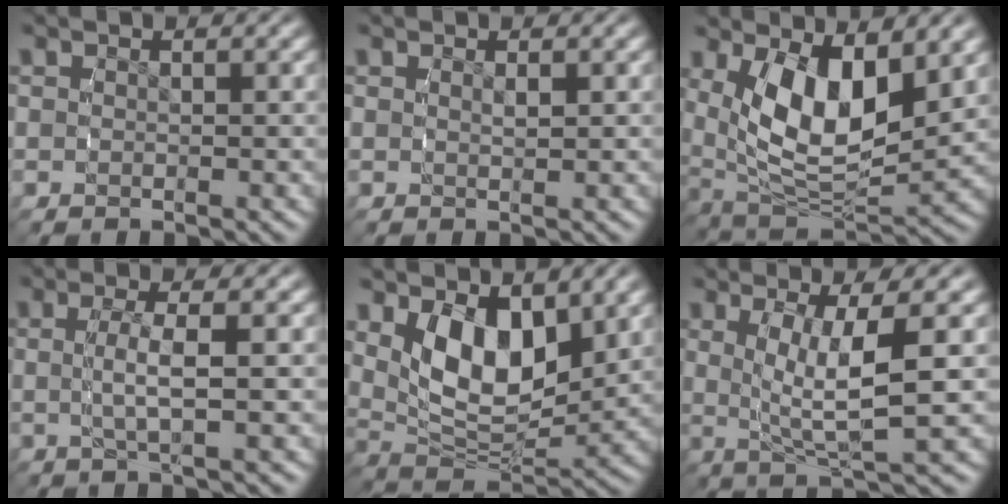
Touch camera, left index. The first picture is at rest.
{"total": 0.7, "force": [0.3, -0.6, 0.1], "torque": [0.005, 0.001, 0.006]}
{"total": 9.7, "force": [0.5, 6.0, 7.7], "torque": [-0.142, -0.041, 0.028]}
{"total": 2.6, "force": [0.2, -0.5, 2.6], "torque": [-0.046, 0.005, 0.002]}
{"total": 8.6, "force": [2.2, 5.6, 6.2], "torque": [-0.121, -0.012, 0.038]}
{"total": 6.3, "force": [1.0, 2.1, 5.9], "torque": [-0.097, 0.000, 0.017]}